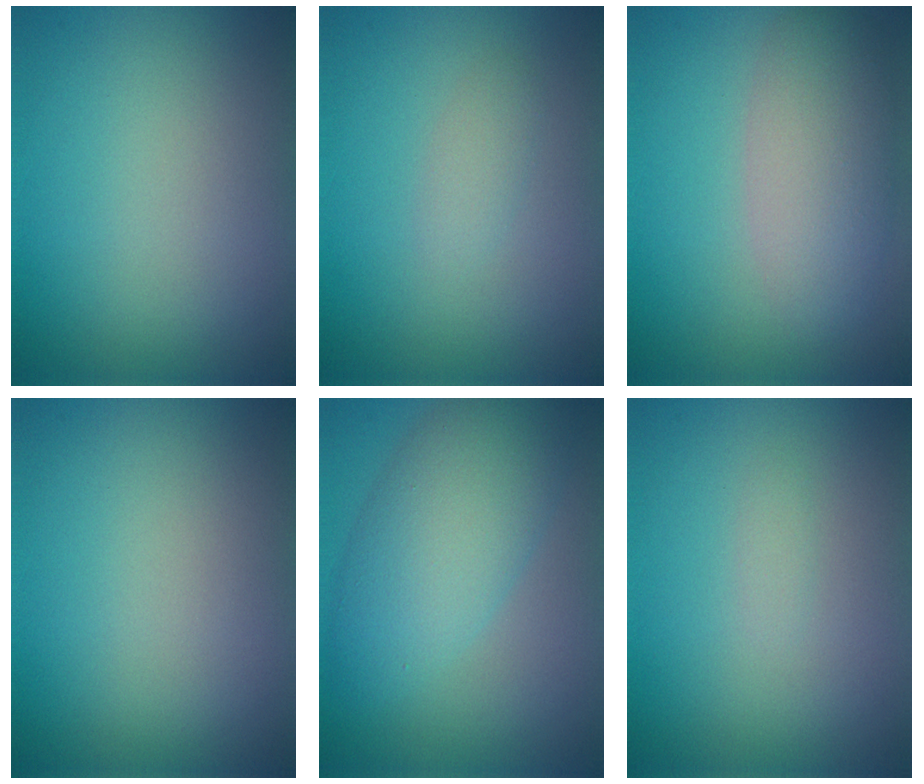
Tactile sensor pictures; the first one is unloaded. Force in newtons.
{"total": 1.2, "press": 1.2, "slide": 0.0}
{"total": 4.5, "press": 4.5, "slide": 0.2}
{"total": 0.0}
{"total": 6.4, "press": 6.4, "slide": 0.2}
{"total": 0.5, "press": 0.5, "slide": 0.0}